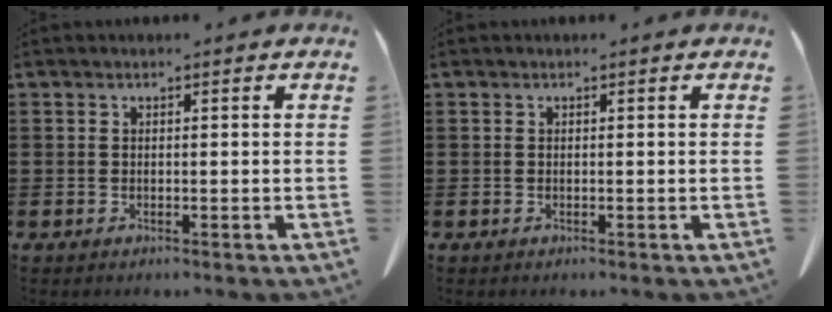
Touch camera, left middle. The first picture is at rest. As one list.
[{"total": 0.0}]